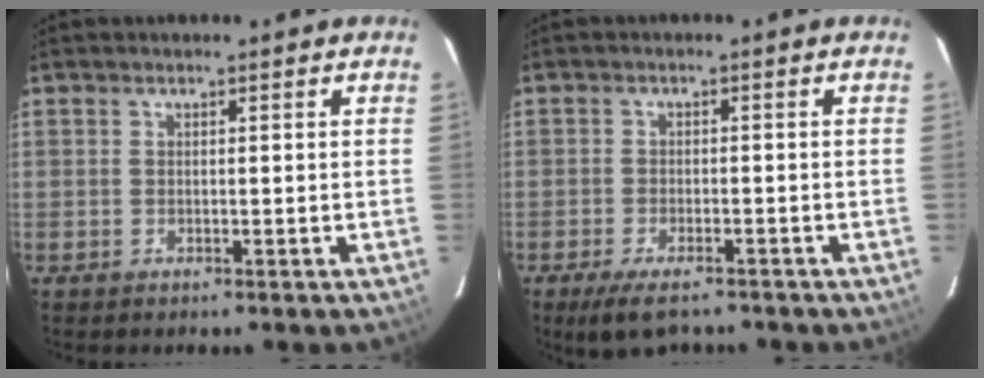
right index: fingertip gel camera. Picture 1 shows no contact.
{"total": 7.2, "force": [-5.5, 2.4, 4.0], "torque": [-0.091, -0.017, -0.090]}